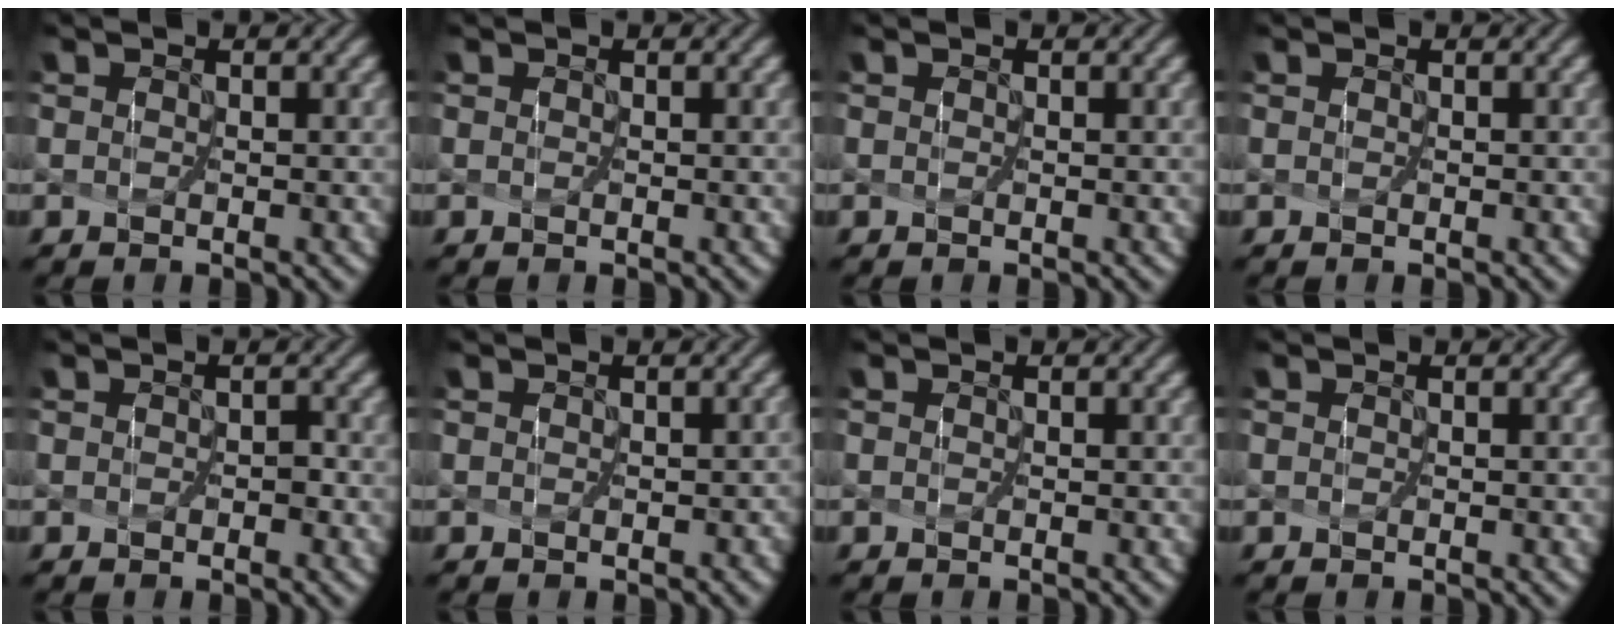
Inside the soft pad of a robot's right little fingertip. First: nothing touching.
{"total": 0.0}
{"total": 0.0}
{"total": 0.0}
{"total": 0.9, "force": [-0.5, 0.5, 0.5], "torque": [-0.002, -0.004, -0.004]}
{"total": 1.3, "force": [-0.4, 1.0, 0.8], "torque": [0.002, 0.000, -0.006]}
{"total": 0.0}
{"total": 0.0}